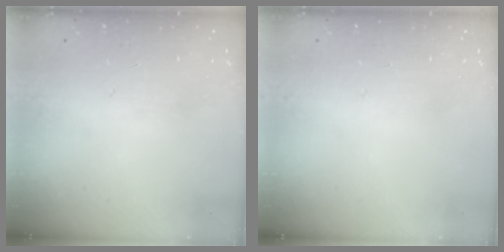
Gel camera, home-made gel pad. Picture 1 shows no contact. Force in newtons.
{"total": 0.0}